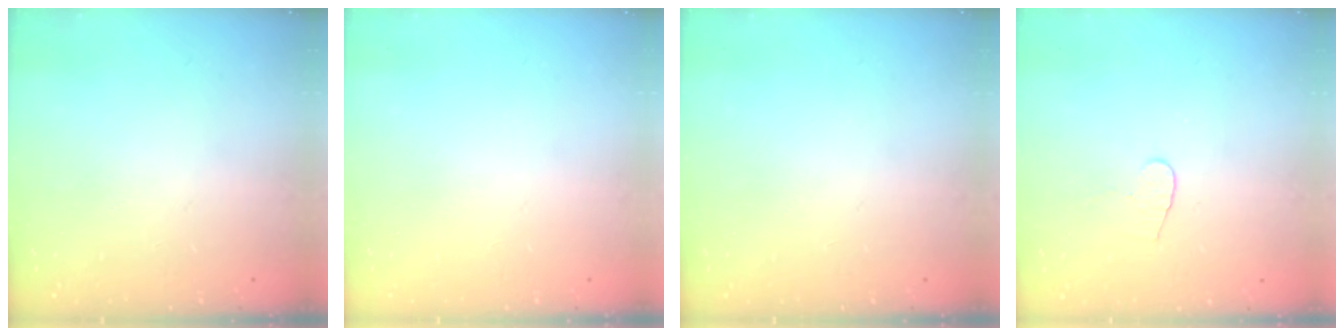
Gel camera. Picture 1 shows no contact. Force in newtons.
{"total": 0.0}
{"total": 0.0}
{"total": 4.0, "press": 4.0, "slide": 0.4}